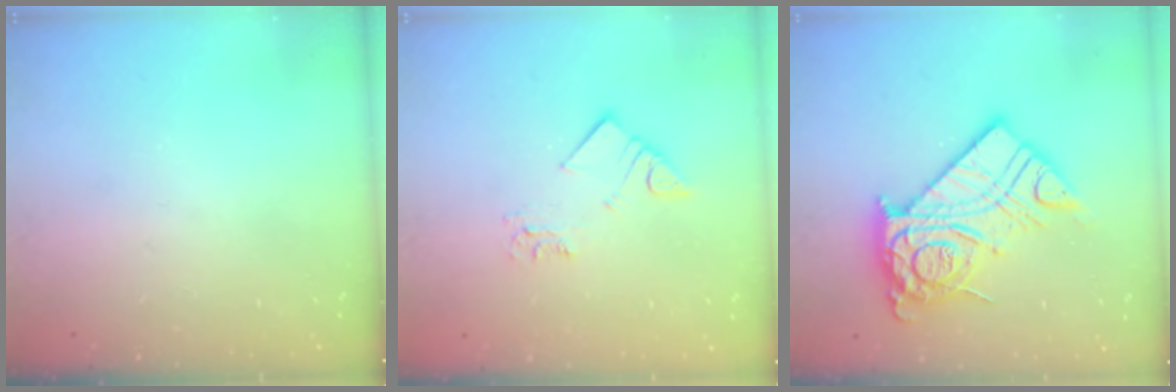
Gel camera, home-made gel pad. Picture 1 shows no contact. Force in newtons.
{"total": 3.4, "press": 3.4, "slide": 0.2}
{"total": 20.5, "press": 20.4, "slide": 2.0}